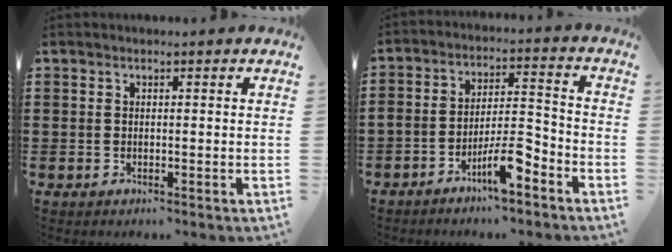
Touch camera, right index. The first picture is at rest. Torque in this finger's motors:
{"motor_torque": [2.14, 0.00, 0.86, 0.14]}